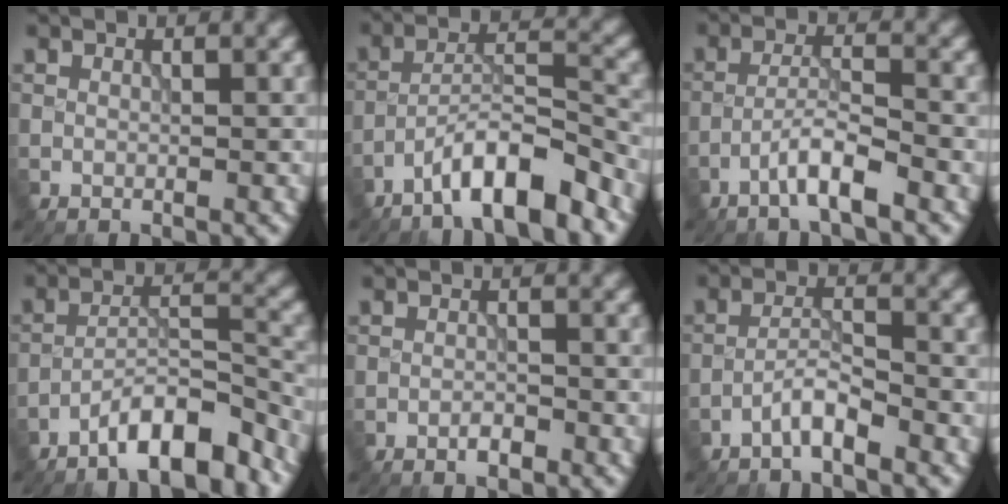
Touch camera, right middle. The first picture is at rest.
{"total": 6.7, "force": [-4.8, 1.2, 4.6], "torque": [-0.072, 0.013, -0.084]}
{"total": 3.6, "force": [-2.3, 0.3, 2.7], "torque": [-0.049, 0.013, -0.050]}
{"total": 6.6, "force": [-5.2, 1.4, 3.8], "torque": [-0.053, 0.008, -0.089]}
{"total": 1.2, "force": [-0.8, 0.4, 0.8], "torque": [-0.014, 0.001, -0.015]}
{"total": 2.3, "force": [-1.8, 0.2, 1.4], "torque": [-0.024, 0.011, -0.040]}